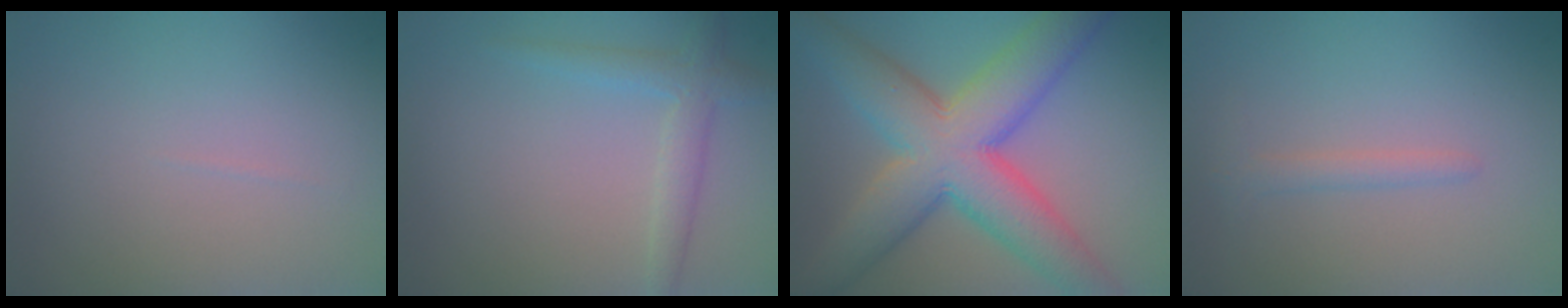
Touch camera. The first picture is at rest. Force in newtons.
{"total": 2.3, "press": 2.3, "slide": 0.0}
{"total": 10.8, "press": 10.8, "slide": 0.5}
{"total": 1.3, "press": 1.3, "slide": 0.1}